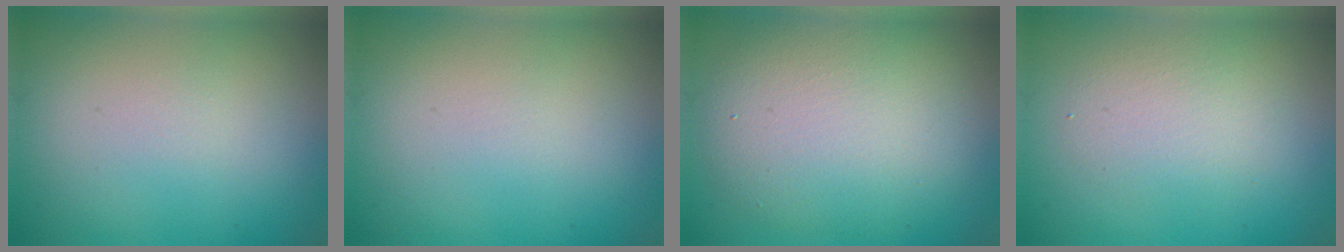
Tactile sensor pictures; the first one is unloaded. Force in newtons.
{"total": 0.0}
{"total": 7.7, "press": 7.6, "slide": 0.6}
{"total": 2.7, "press": 2.7, "slide": 0.1}